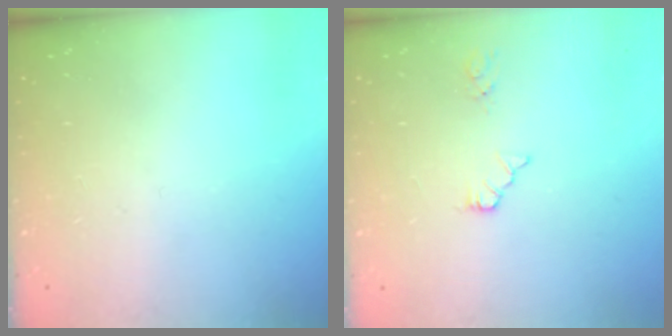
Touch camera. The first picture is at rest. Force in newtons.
{"total": 4.1, "press": 4.1, "slide": 0.4}